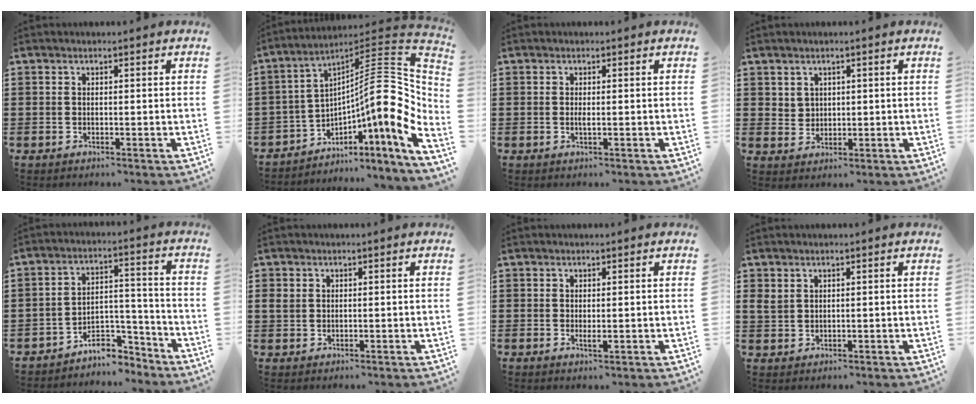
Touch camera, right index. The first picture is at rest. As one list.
[{"total": 14.7, "force": [-0.4, 3.6, 14.3], "torque": [-0.217, -0.039, -0.025]}, {"total": 0.8, "force": [-0.1, 0.1, 0.8], "torque": [-0.016, -0.003, 0.000]}, {"total": 2.3, "force": [1.3, 1.9, 0.4], "torque": [-0.016, 0.009, 0.024]}, {"total": 7.0, "force": [-5.7, 3.4, 2.3], "torque": [-0.044, 0.015, -0.109]}, {"total": 1.7, "force": [0.7, 1.4, 0.7], "torque": [-0.018, 0.007, 0.013]}, {"total": 1.2, "force": [0.1, 0.3, 1.1], "torque": [-0.022, -0.001, 0.002]}, {"total": 2.3, "force": [1.3, 1.6, 0.9], "torque": [-0.024, 0.007, 0.026]}]